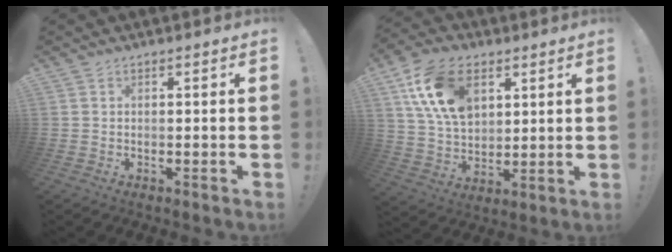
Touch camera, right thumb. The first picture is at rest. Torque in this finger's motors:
{"motor_torque": [-0.08, 0.75, 0.50, 0.59, 0.10]}